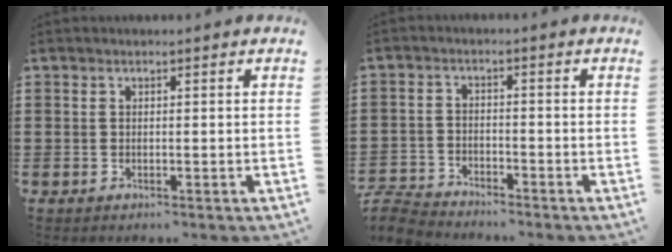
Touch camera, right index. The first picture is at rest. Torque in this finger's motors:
{"motor_torque": [-2.14, 0.00, -1.05, -0.21]}